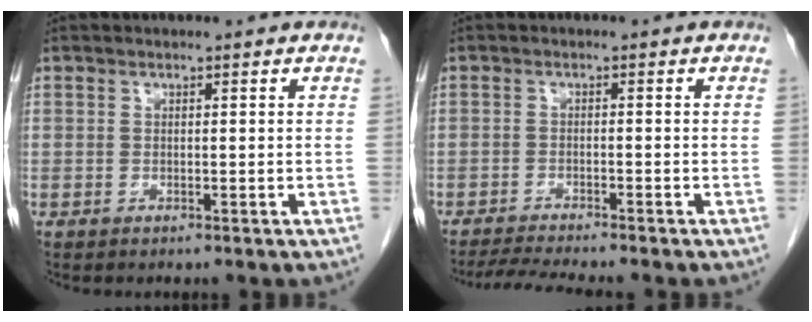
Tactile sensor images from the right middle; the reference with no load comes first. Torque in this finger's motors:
{"motor_torque": [0.08, -0.06, 0.01, 0.01]}